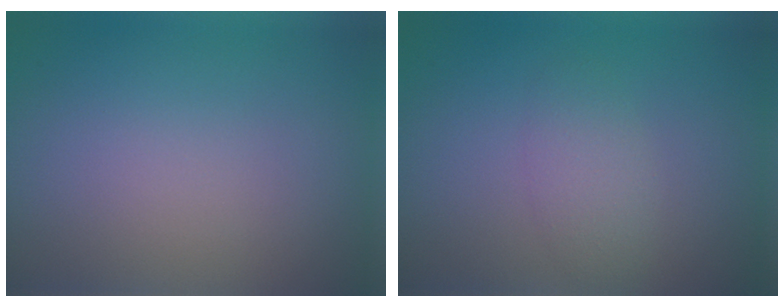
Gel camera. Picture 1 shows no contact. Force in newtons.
{"total": 2.2, "press": 2.2, "slide": 0.1}